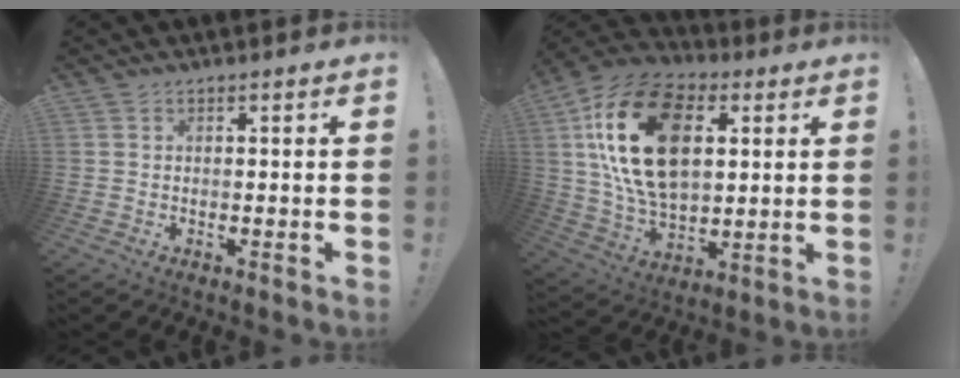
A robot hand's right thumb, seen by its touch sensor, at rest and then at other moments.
{"total": 25.8, "force": [6.6, 16.3, 19.0], "torque": [-0.352, -0.014, 0.118]}